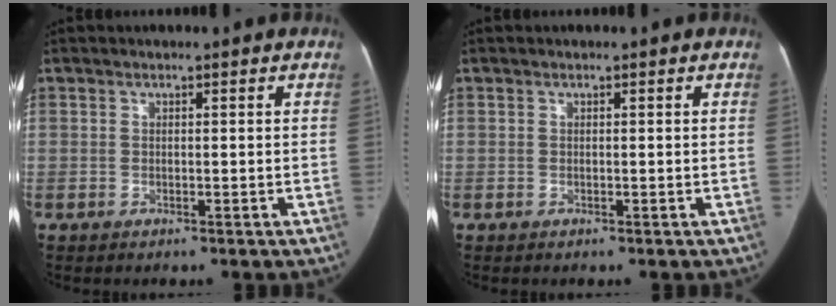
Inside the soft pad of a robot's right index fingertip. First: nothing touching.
{"total": 0.0}